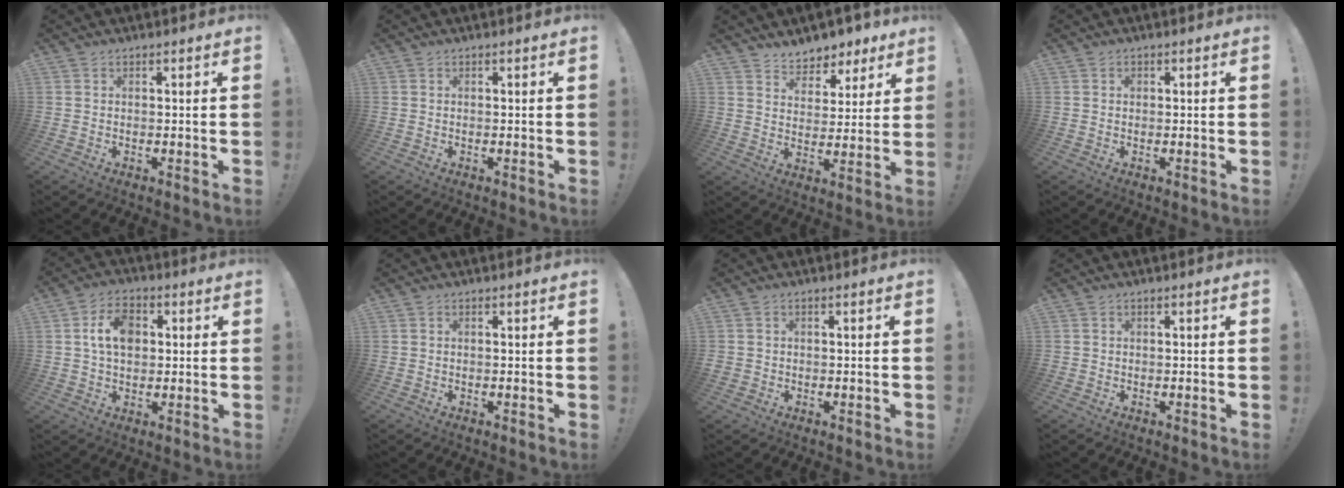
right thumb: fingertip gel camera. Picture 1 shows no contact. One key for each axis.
{"total": 0.0}
{"total": 6.9, "fx": 5.6, "fy": 3.9, "fz": 0.9, "tx": -0.008, "ty": -0.053, "tz": 0.106}
{"total": 0.5, "fx": 0.1, "fy": 0.5, "fz": 0.2, "tx": 0.002, "ty": 0.001, "tz": 0.000}
{"total": 9.1, "fx": 1.6, "fy": 6.2, "fz": 6.5, "tx": -0.097, "ty": 0.010, "tz": 0.030}
{"total": 0.0}
{"total": 1.5, "fx": -0.6, "fy": 1.3, "fz": 0.3, "tx": -0.005, "ty": 0.005, "tz": -0.010}
{"total": 0.6, "fx": -0.4, "fy": 0.5, "fz": 0.1, "tx": -0.001, "ty": 0.003, "tz": -0.007}